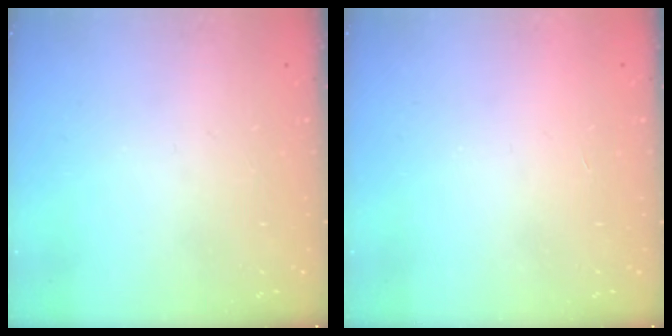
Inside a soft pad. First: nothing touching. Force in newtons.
{"total": 1.5, "press": 1.5, "slide": 0.1}